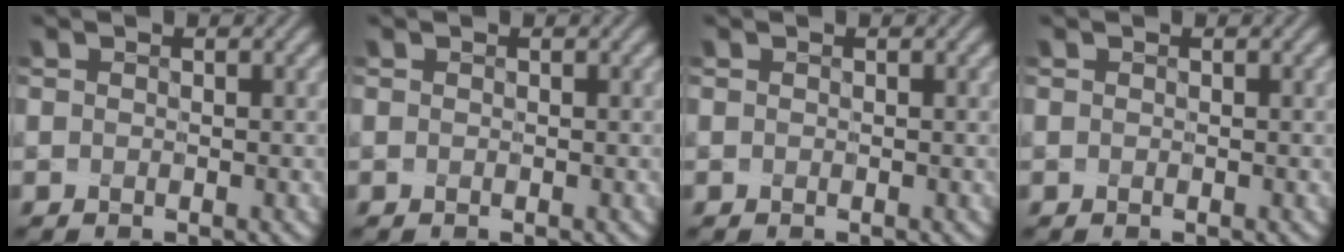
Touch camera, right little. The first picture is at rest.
{"total": 0.0}
{"total": 0.0}
{"total": 0.0}